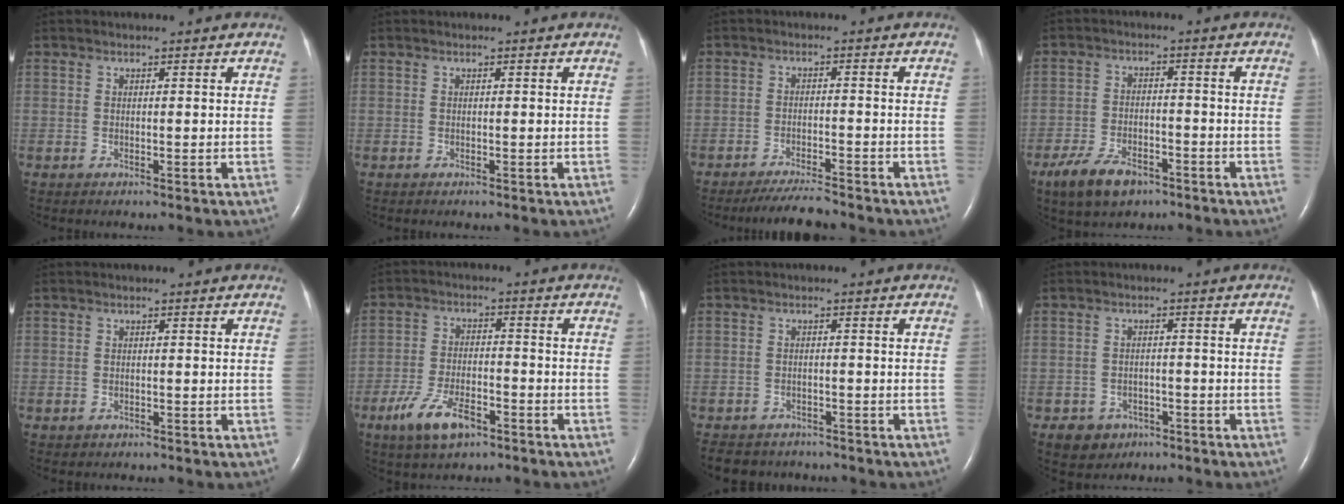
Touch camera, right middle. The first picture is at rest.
{"total": 0.0}
{"total": 5.1, "force": [-4.8, 0.2, 1.9], "torque": [-0.035, -0.017, -0.084]}
{"total": 7.5, "force": [-4.9, 3.5, 4.4], "torque": [-0.094, -0.006, -0.084]}
{"total": 0.6, "force": [-0.3, 0.5, 0.0], "torque": [-0.008, 0.002, -0.005]}
{"total": 8.1, "force": [-4.8, 3.2, 5.7], "torque": [-0.121, -0.005, -0.086]}
{"total": 7.2, "force": [-6.3, 3.2, 1.3], "torque": [-0.021, -0.003, -0.085]}
{"total": 4.2, "force": [-2.4, 3.3, 0.8], "torque": [-0.013, 0.009, -0.029]}